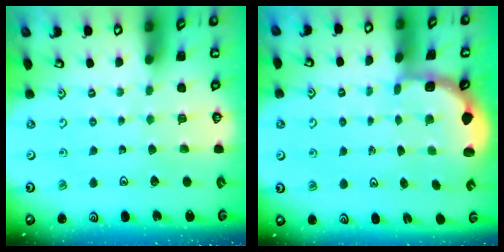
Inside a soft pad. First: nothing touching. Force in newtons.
{"total": 2.4, "press": 1.8, "slide": 1.6}